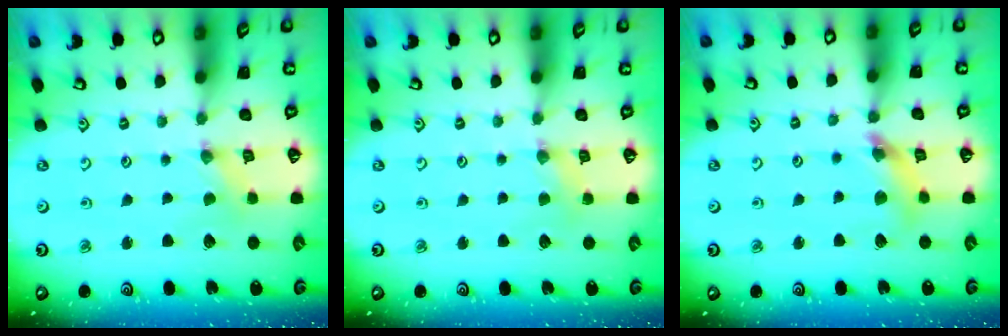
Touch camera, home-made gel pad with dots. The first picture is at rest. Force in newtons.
{"total": 2.3, "press": 2.3, "slide": 0.3}
{"total": 10.9, "press": 10.8, "slide": 1.3}